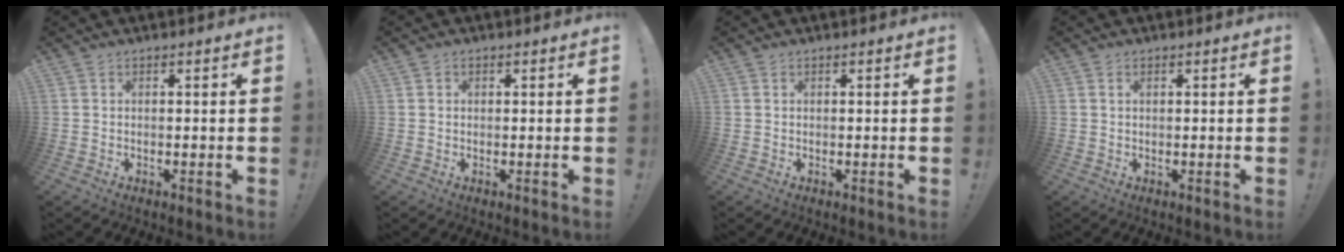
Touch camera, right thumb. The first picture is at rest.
{"total": 0.7, "force": [0.2, 0.7, 0.1], "torque": [-0.005, 0.004, 0.005]}
{"total": 0.0}
{"total": 0.8, "force": [0.5, 0.5, 0.5], "torque": [-0.006, 0.000, 0.008]}